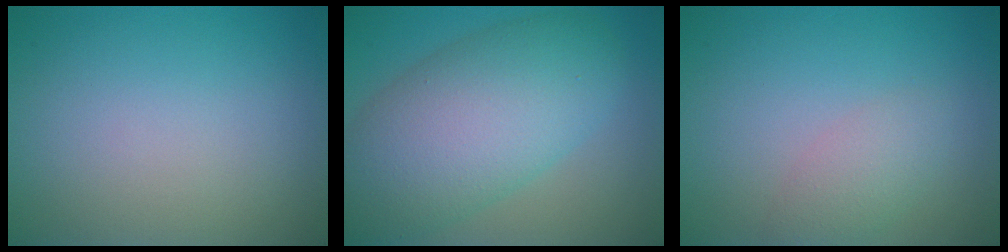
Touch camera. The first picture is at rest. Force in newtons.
{"total": 9.9, "press": 9.9, "slide": 0.6}
{"total": 2.1, "press": 2.1, "slide": 0.1}